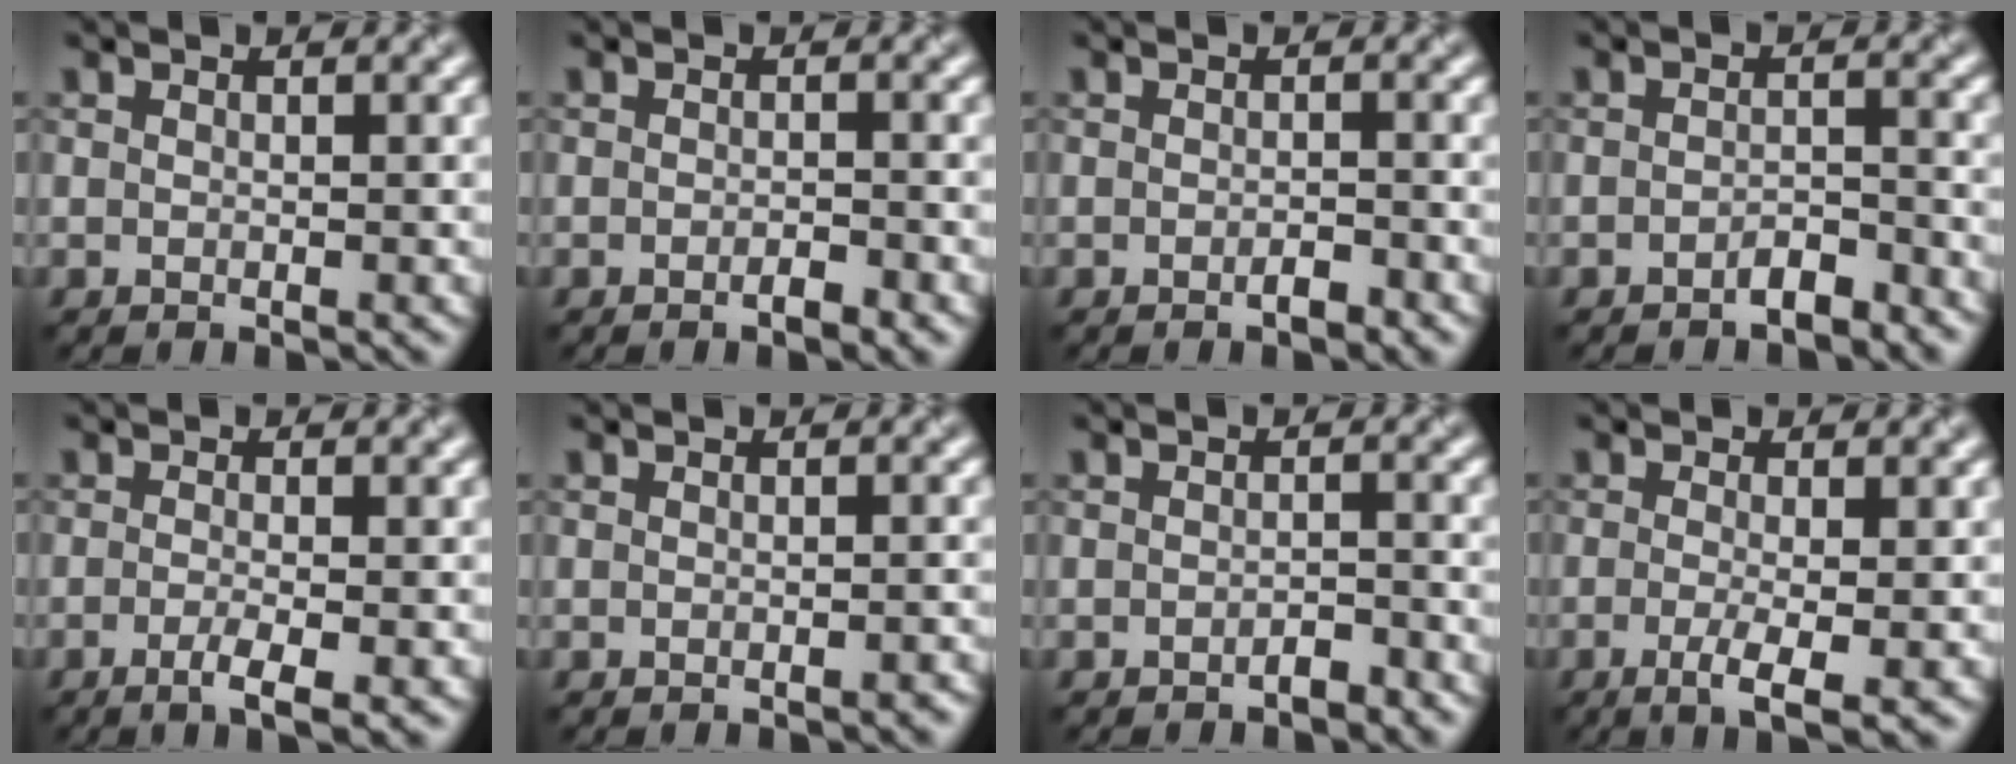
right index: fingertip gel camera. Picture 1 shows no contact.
{"total": 1.4, "force": [-0.8, 0.3, 1.1], "torque": [-0.017, -0.003, -0.013]}
{"total": 1.1, "force": [-0.7, 0.3, 0.8], "torque": [-0.013, -0.001, -0.011]}
{"total": 1.9, "force": [-1.5, 0.5, 1.0], "torque": [-0.017, 0.005, -0.027]}
{"total": 2.6, "force": [-0.9, 0.7, 2.4], "torque": [-0.038, -0.006, -0.020]}
{"total": 0.6, "force": [-0.5, 0.1, 0.3], "torque": [-0.003, 0.002, -0.005]}
{"total": 1.2, "force": [-1.0, 0.3, 0.6], "torque": [-0.008, 0.003, -0.016]}
{"total": 3.3, "force": [-0.9, 0.8, 3.1], "torque": [-0.057, -0.011, -0.016]}